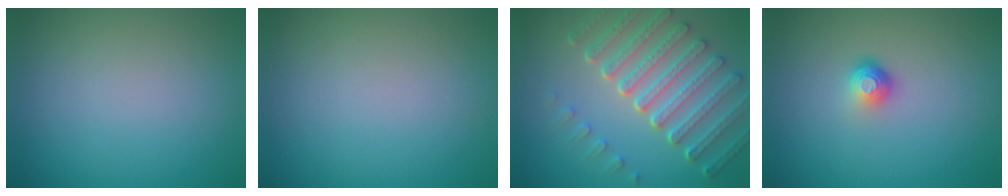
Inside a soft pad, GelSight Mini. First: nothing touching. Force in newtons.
{"total": 0.0}
{"total": 7.1, "press": 5.3, "slide": 4.8}
{"total": 1.8, "press": 1.2, "slide": 1.4}